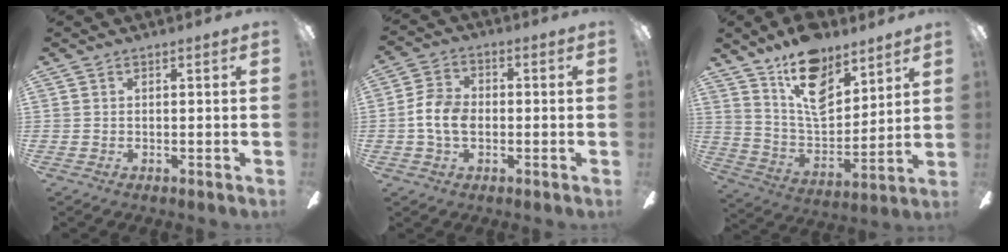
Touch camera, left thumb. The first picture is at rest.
{"total": 6.8, "force": [-1.2, 4.9, 4.5], "torque": [-0.105, 0.011, -0.026]}
{"total": 16.6, "force": [11.8, 8.4, 8.1], "torque": [-0.131, -0.076, 0.212]}